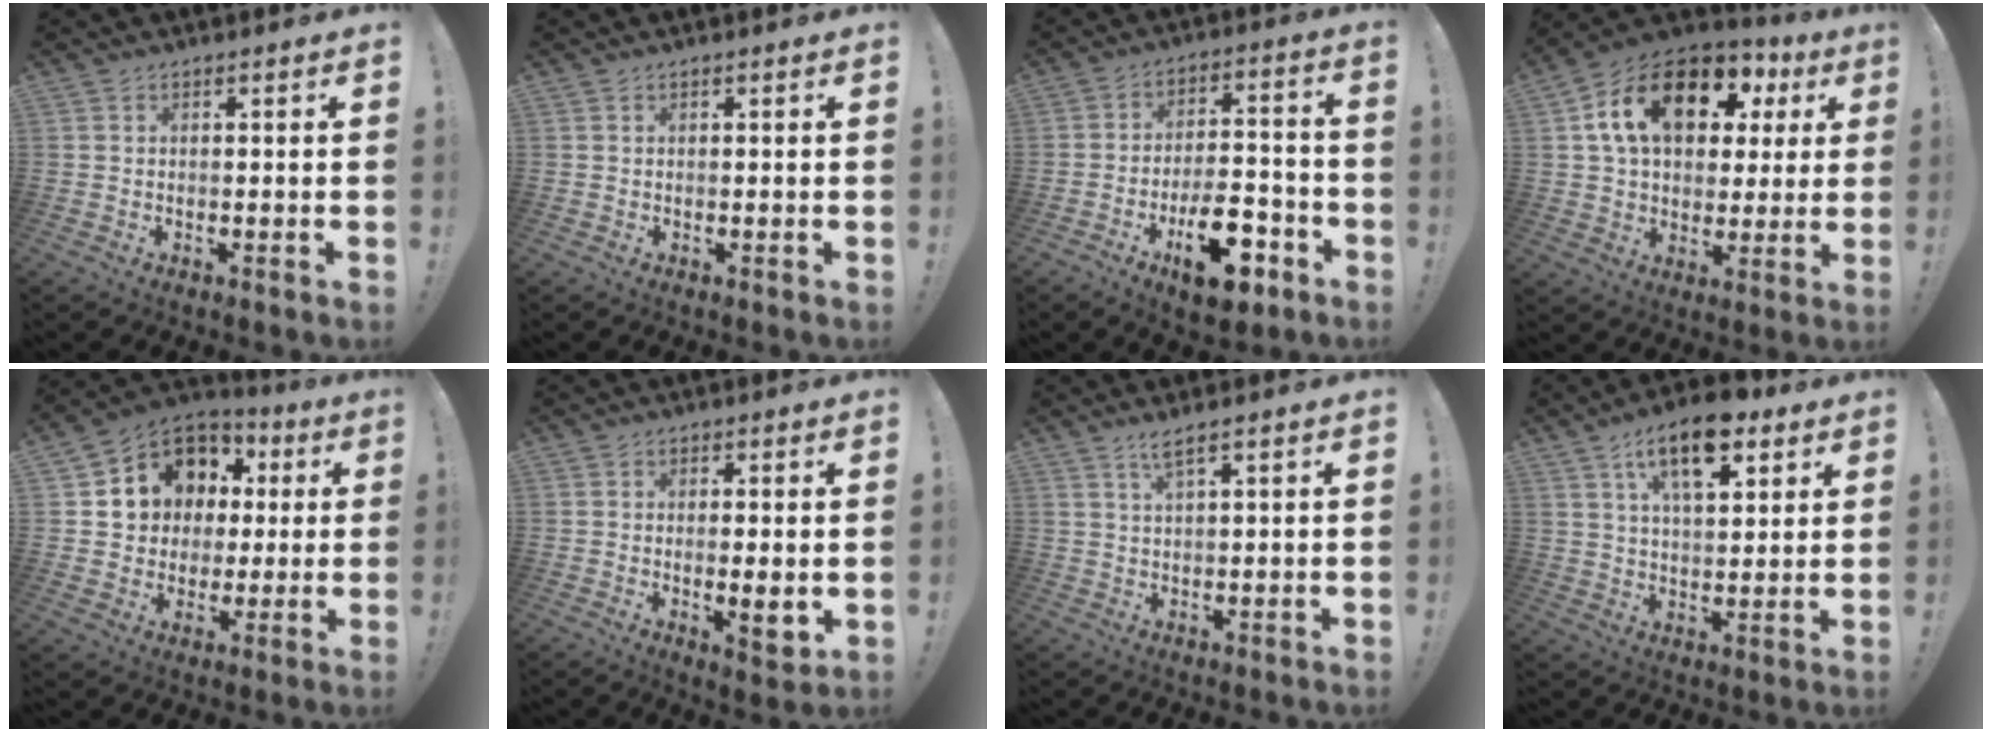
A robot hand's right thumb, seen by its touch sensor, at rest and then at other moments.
{"total": 0.0}
{"total": 15.9, "force": [-8.2, 7.5, 11.3], "torque": [-0.164, 0.064, -0.124]}
{"total": 19.2, "force": [7.2, 12.2, 12.9], "torque": [-0.218, -0.011, 0.127]}
{"total": 12.0, "force": [3.2, 10.9, 4.0], "torque": [-0.063, -0.015, 0.078]}
{"total": 5.0, "force": [-0.1, 1.2, 4.8], "torque": [-0.055, -0.014, 0.001]}
{"total": 3.5, "force": [2.3, 0.2, 2.6], "torque": [-0.055, -0.005, 0.039]}
{"total": 14.7, "force": [8.2, 6.6, 10.3], "torque": [-0.161, -0.030, 0.142]}